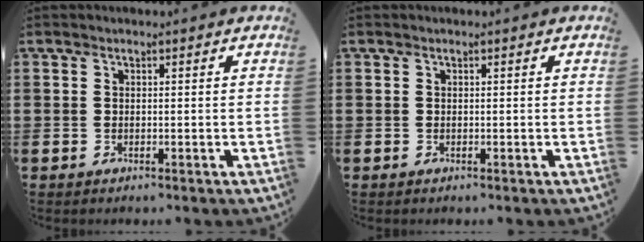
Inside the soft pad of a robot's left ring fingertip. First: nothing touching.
{"total": 0.0}